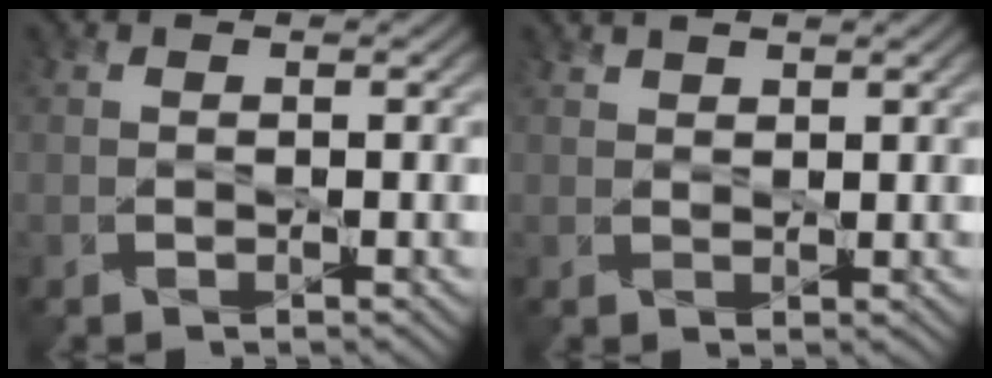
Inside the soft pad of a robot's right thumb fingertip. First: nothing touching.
{"total": 1.4, "force": [1.2, 0.4, 0.4], "torque": [-0.016, 0.002, 0.027]}